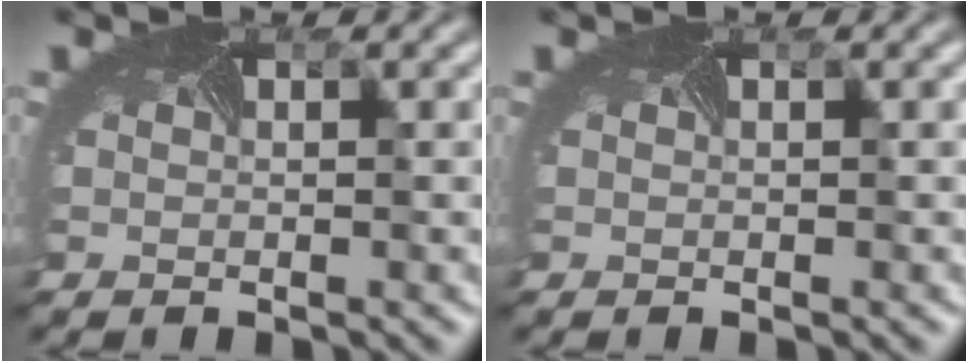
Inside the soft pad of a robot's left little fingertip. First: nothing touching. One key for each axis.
{"total": 0.0}